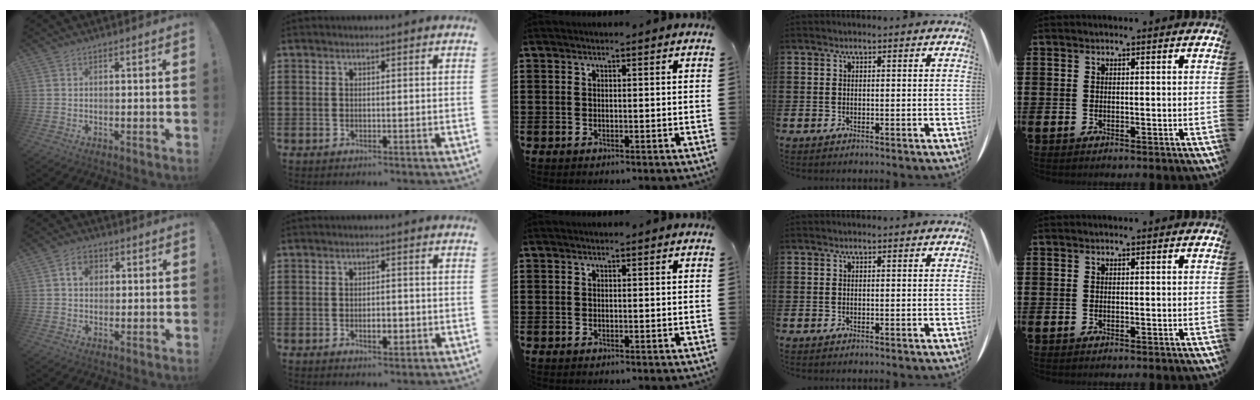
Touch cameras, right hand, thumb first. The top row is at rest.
{"thumb": {"total": 5.7, "force": [1.5, 4.1, 3.6], "torque": [-0.053, 0.008, 0.025]}, "index": {"total": 3.2, "force": [-0.9, 1.4, 2.7], "torque": [-0.051, 0.004, -0.017]}}